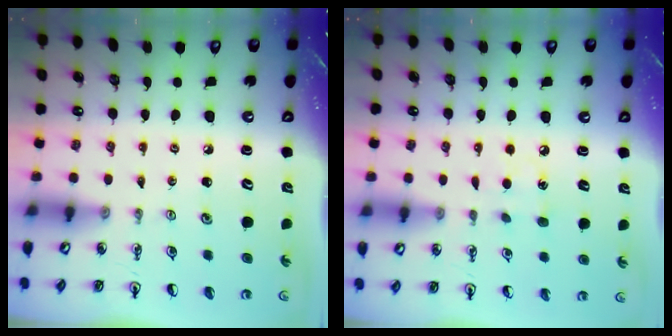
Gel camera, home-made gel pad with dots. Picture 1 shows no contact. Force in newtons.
{"total": 5.5, "press": 5.5, "slide": 0.6}